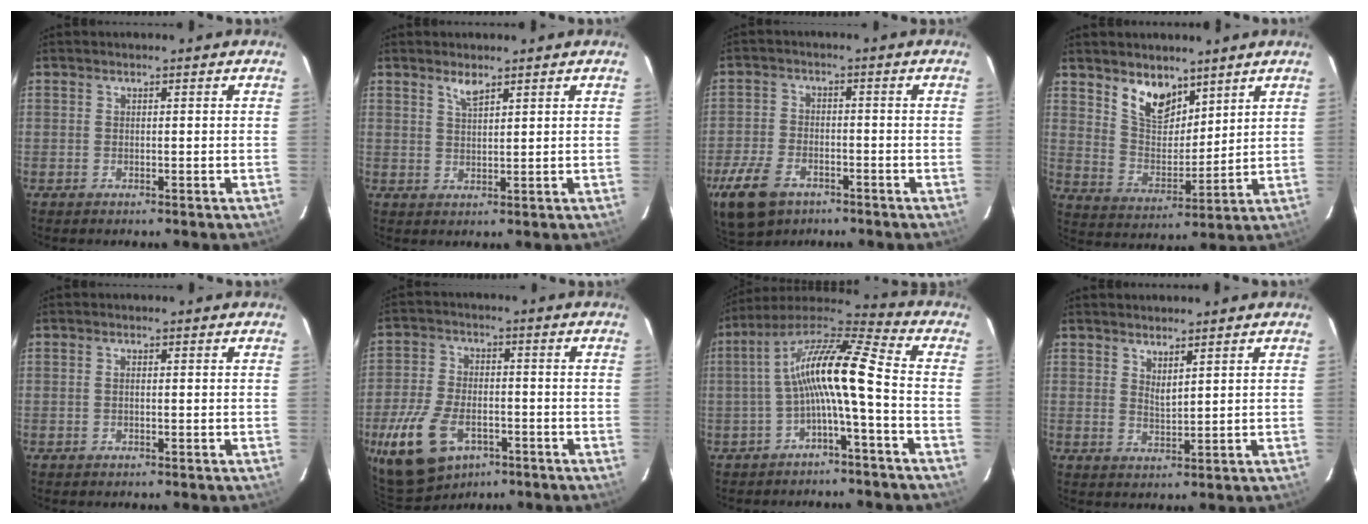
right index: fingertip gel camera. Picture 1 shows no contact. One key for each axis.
{"total": 2.5, "fx": 1.9, "fy": 0.7, "fz": 1.5, "tx": -0.029, "ty": 0.001, "tz": 0.037}
{"total": 11.0, "fx": -6.7, "fy": 6.5, "fz": 5.9, "tx": -0.153, "ty": -0.009, "tz": -0.122}
{"total": 9.6, "fx": 6.7, "fy": 5.0, "fz": 4.6, "tx": -0.078, "ty": 0.001, "tz": 0.132}
{"total": 0.7, "fx": 0.0, "fy": 0.3, "fz": 0.6, "tx": -0.013, "ty": 0.002, "tz": -0.001}
{"total": 14.6, "fx": -7.4, "fy": 8.4, "fz": 9.3, "tx": -0.217, "ty": -0.022, "tz": -0.128}
{"total": 12.7, "fx": -2.1, "fy": 1.0, "fz": 12.5, "tx": -0.246, "ty": 0.022, "tz": -0.047}
{"total": 2.7, "fx": 2.1, "fy": 0.5, "fz": 1.6, "tx": -0.028, "ty": -0.004, "tz": 0.036}